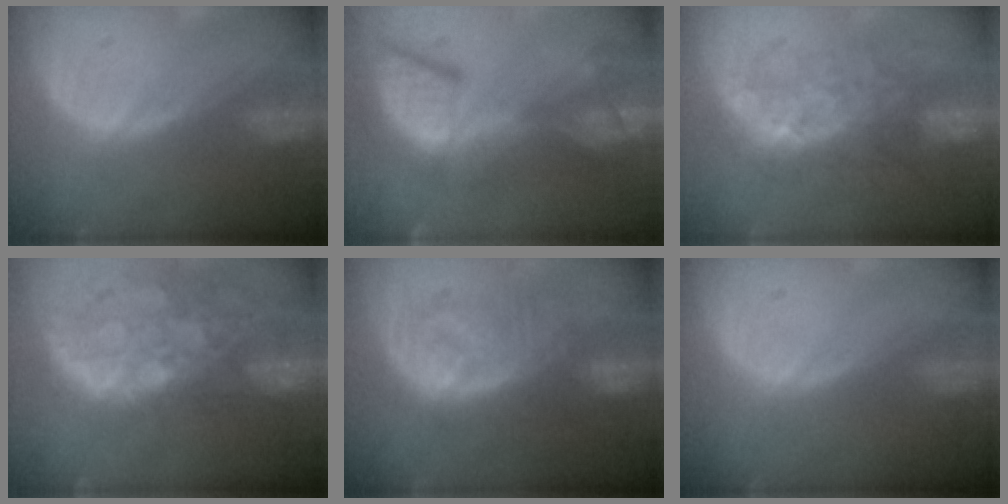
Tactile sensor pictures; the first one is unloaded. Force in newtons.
{"total": 12.1, "press": 11.1, "slide": 4.9}
{"total": 8.0, "press": 7.8, "slide": 1.8}
{"total": 12.8, "press": 10.5, "slide": 7.3}
{"total": 8.5, "press": 8.5, "slide": 0.2}
{"total": 0.0}